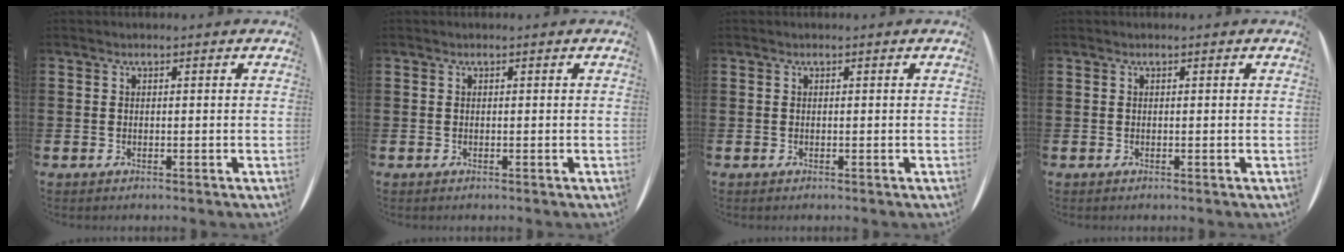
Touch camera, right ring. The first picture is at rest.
{"total": 0.0}
{"total": 0.0}
{"total": 0.0}